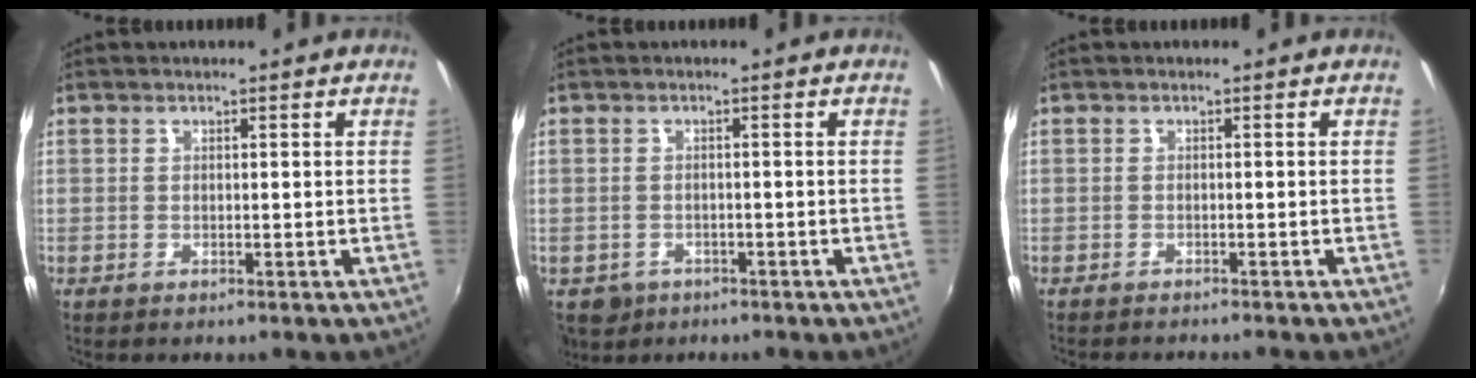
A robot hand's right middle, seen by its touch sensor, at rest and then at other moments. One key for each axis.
{"total": 4.6, "fx": -2.2, "fy": 3.8, "fz": 1.6, "tx": -0.039, "ty": -0.008, "tz": -0.027}
{"total": 3.2, "fx": -2.9, "fy": 0.0, "fz": 1.1, "tx": -0.028, "ty": -0.013, "tz": -0.046}